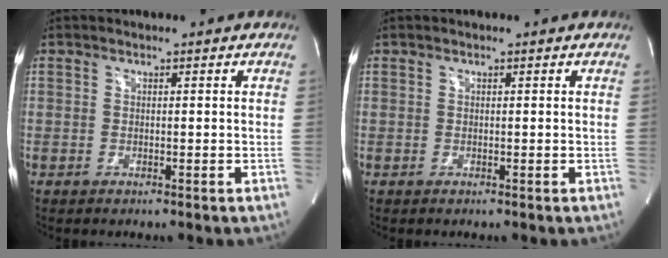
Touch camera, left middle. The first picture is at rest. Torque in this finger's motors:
{"motor_torque": [-0.02, 0.01, 0.01, 0.00]}